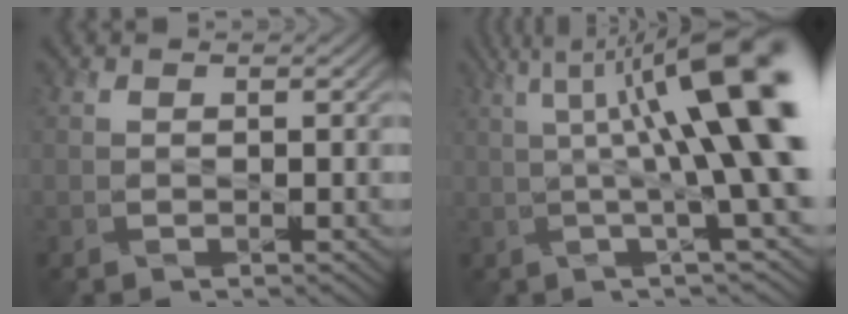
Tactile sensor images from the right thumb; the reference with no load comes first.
{"total": 13.8, "force": [2.2, 2.6, 13.4], "torque": [-0.176, 0.003, 0.046]}